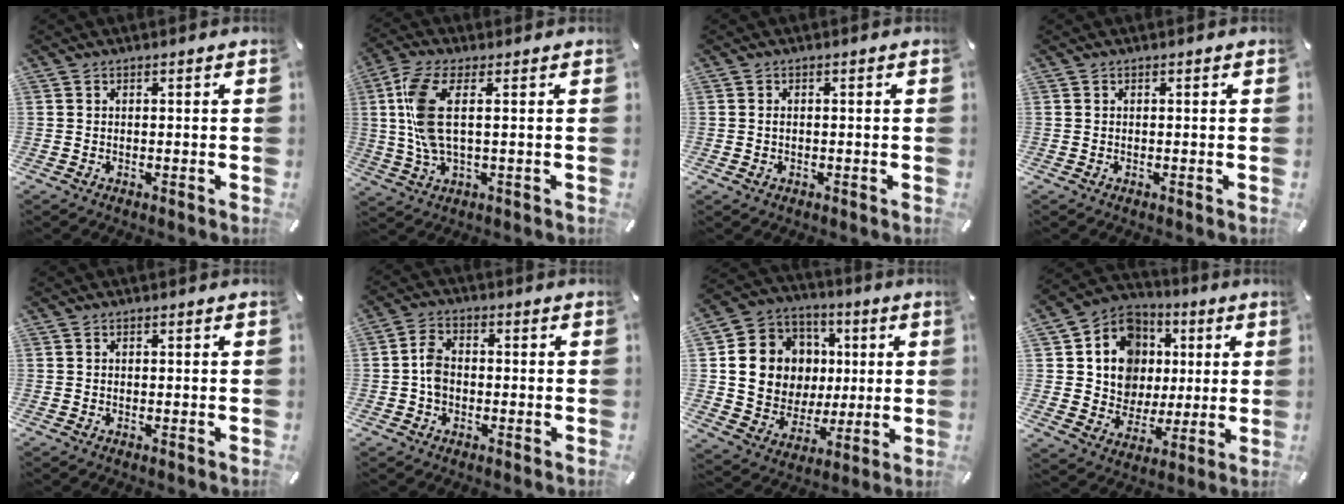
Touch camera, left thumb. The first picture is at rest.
{"total": 9.9, "force": [1.5, 3.5, 9.2], "torque": [-0.206, -0.016, 0.025]}
{"total": 1.0, "force": [-0.2, 0.7, 0.8], "torque": [-0.016, 0.001, -0.004]}
{"total": 0.0}
{"total": 0.0}
{"total": 4.8, "force": [-0.7, 3.5, 3.2], "torque": [-0.064, 0.007, -0.012]}
{"total": 15.1, "force": [2.3, 14.0, 5.2], "torque": [-0.099, -0.003, 0.057]}
{"total": 13.6, "force": [2.1, 12.6, 4.5], "torque": [-0.074, -0.010, 0.050]}